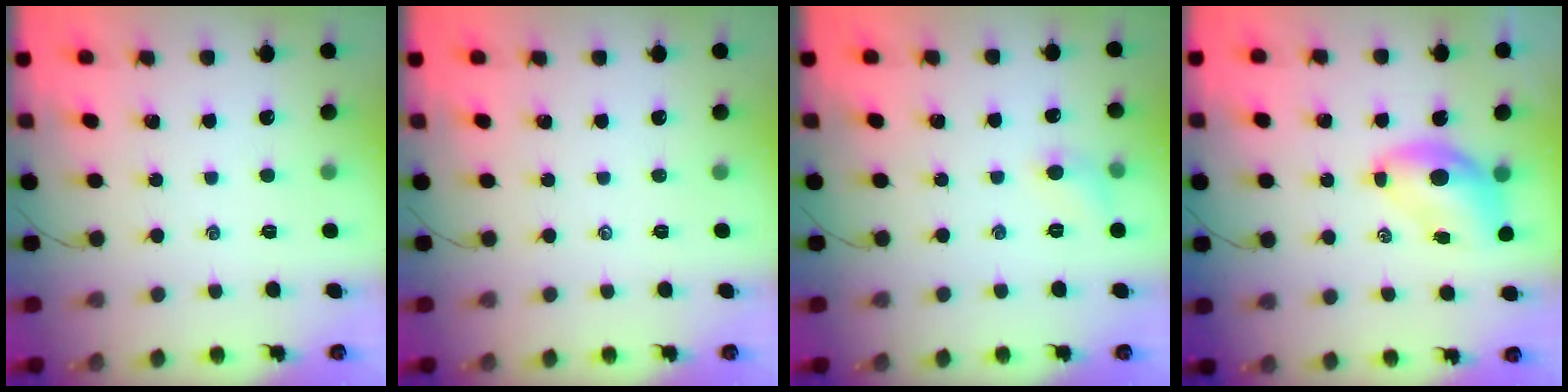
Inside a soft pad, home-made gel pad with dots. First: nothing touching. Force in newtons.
{"total": 0.0}
{"total": 5.0, "press": 4.8, "slide": 1.6}
{"total": 7.8, "press": 7.5, "slide": 1.8}